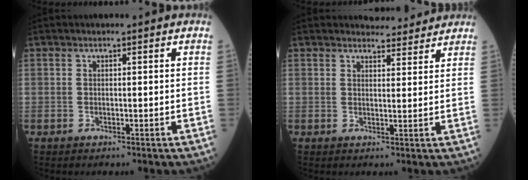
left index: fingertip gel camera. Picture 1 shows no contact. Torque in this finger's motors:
{"motor_torque": [0.46, -0.46, 0.05, 0.01]}